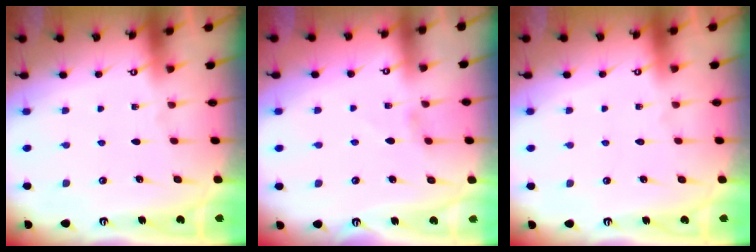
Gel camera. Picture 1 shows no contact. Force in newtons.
{"total": 1.6, "press": 1.5, "slide": 0.4}
{"total": 1.8, "press": 1.8, "slide": 0.1}